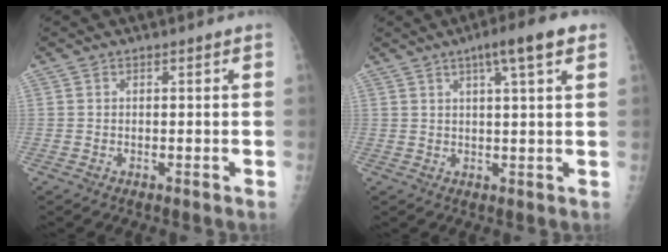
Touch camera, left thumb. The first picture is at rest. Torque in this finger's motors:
{"motor_torque": [1.20, 0.38, 0.52, -0.46, 0.04]}